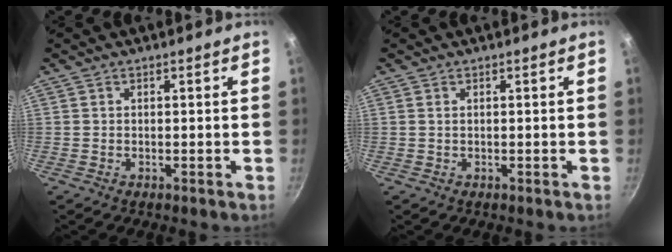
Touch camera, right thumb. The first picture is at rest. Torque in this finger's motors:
{"motor_torque": [-0.67, -0.13, -0.03, 0.40, -0.02]}